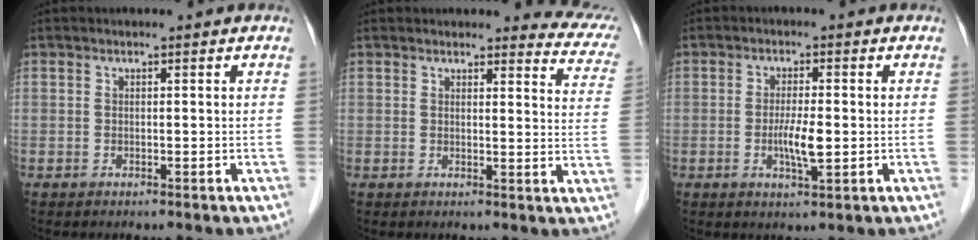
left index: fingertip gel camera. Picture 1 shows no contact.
{"total": 10.0, "force": [9.6, 1.7, 2.2], "torque": [0.008, -0.032, 0.071]}
{"total": 4.4, "force": [-0.6, 0.5, 4.3], "torque": [-0.082, -0.006, -0.009]}